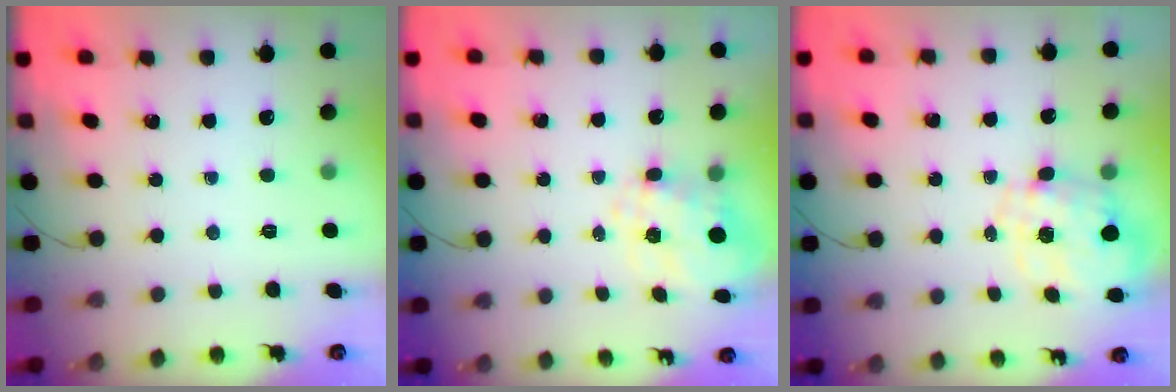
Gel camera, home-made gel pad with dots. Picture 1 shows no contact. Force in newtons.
{"total": 8.2, "press": 8.2, "slide": 0.8}
{"total": 2.7, "press": 2.5, "slide": 1.0}